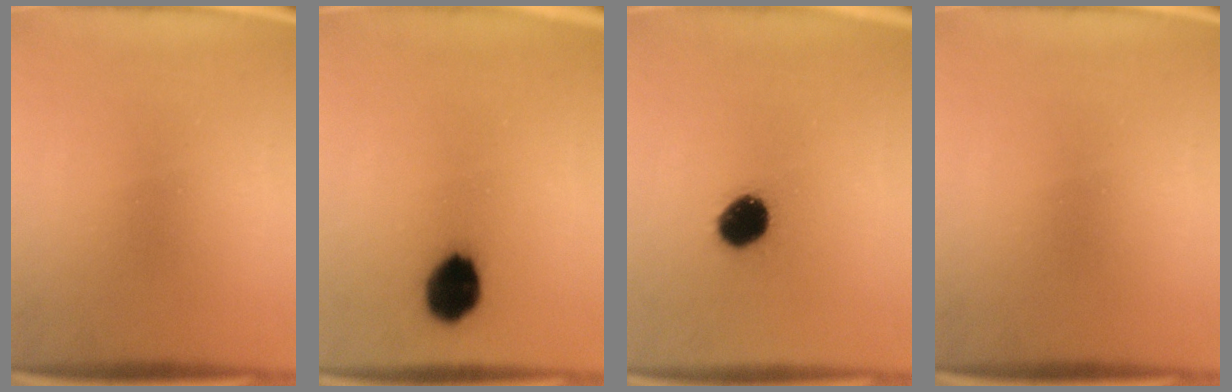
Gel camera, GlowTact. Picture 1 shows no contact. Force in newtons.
{"total": 9.1}
{"total": 6.3}
{"total": 0.0}